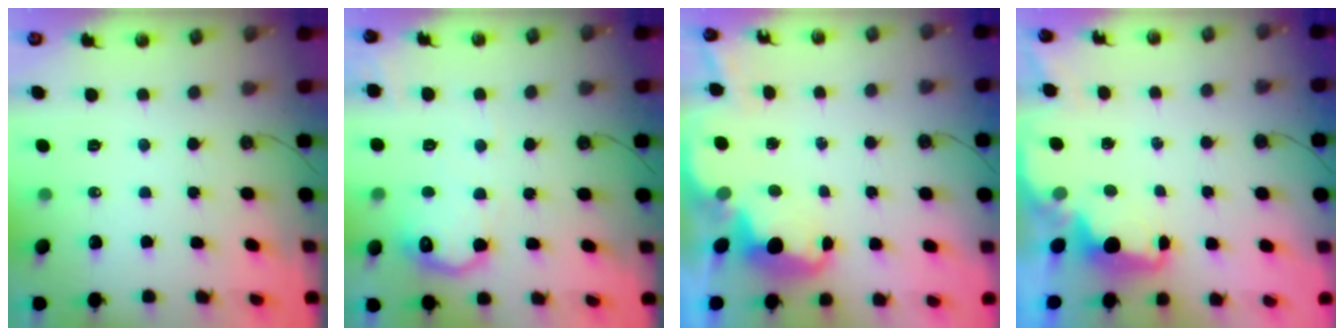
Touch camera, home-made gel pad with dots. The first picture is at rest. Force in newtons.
{"total": 12.0, "press": 12.0, "slide": 0.5}
{"total": 4.5, "press": 4.4, "slide": 0.6}
{"total": 2.2, "press": 2.0, "slide": 0.8}